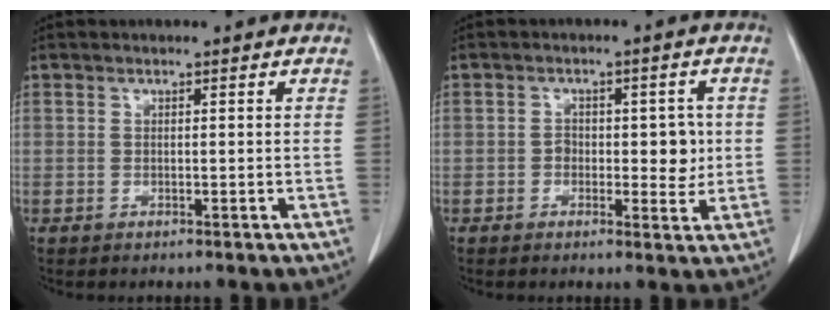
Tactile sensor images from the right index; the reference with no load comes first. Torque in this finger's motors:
{"motor_torque": [0.07, -0.01, 0.05, 0.01]}